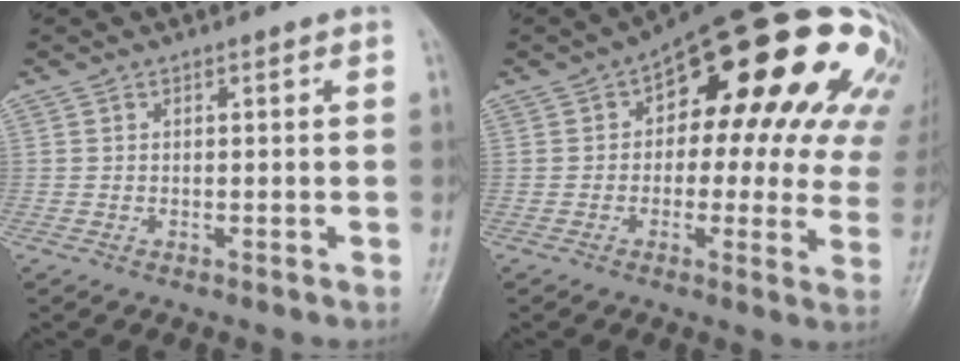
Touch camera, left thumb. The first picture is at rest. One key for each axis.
{"total": 27.3, "fx": 9.9, "fy": 12.7, "fz": 22.1, "tx": -0.221, "ty": 0.040, "tz": 0.133}